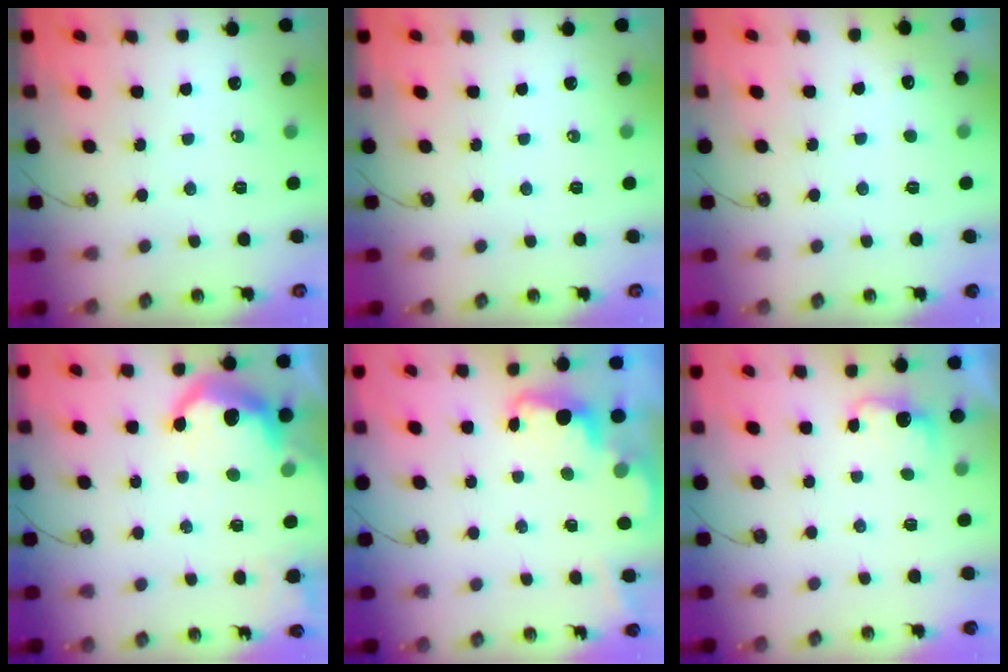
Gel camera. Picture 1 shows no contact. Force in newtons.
{"total": 0.0}
{"total": 2.4, "press": 2.2, "slide": 1.0}
{"total": 10.7, "press": 10.6, "slide": 0.7}
{"total": 2.2, "press": 2.1, "slide": 0.5}
{"total": 3.0, "press": 2.8, "slide": 1.0}